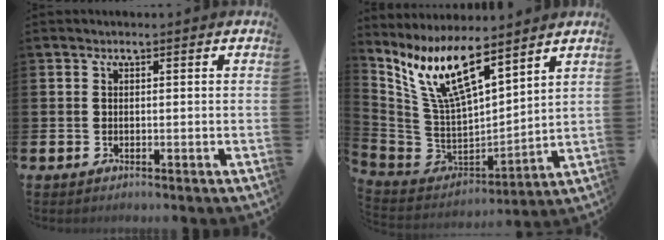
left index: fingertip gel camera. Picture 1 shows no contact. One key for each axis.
{"total": 10.7, "fx": 7.7, "fy": 3.0, "fz": 6.7, "tx": -0.165, "ty": -0.038, "tz": 0.139}